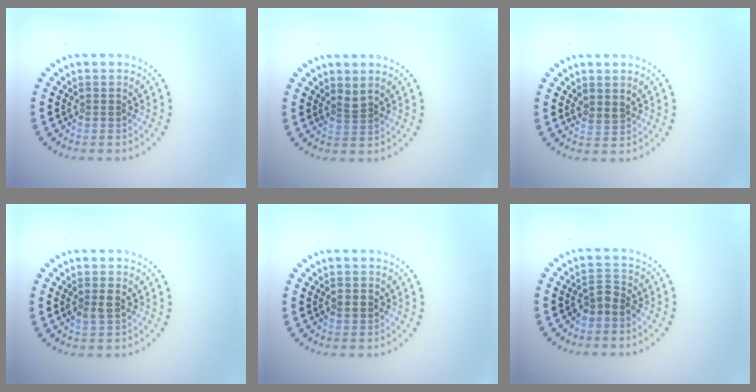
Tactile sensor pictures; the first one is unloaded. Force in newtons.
{"total": 0.9, "press": 0.5, "slide": 0.7}
{"total": 0.9, "press": 0.6, "slide": 0.6}
{"total": 1.5, "press": 1.5, "slide": 0.2}
{"total": 1.9, "press": 1.9, "slide": 0.1}
{"total": 1.8, "press": 1.4, "slide": 1.2}